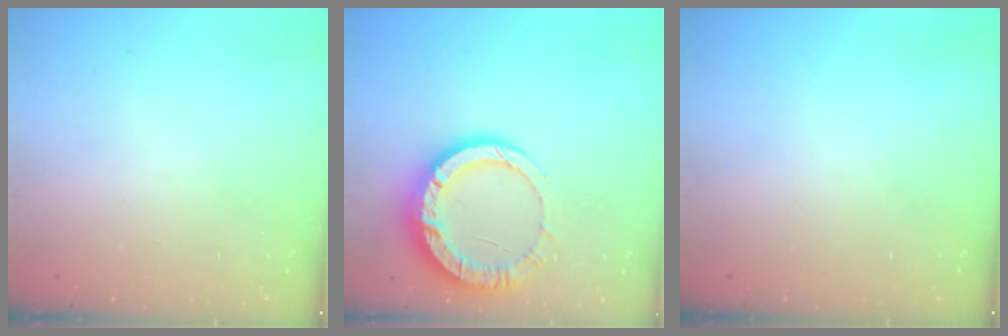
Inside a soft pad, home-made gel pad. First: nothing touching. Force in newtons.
{"total": 14.4, "press": 14.3, "slide": 1.4}
{"total": 0.0}